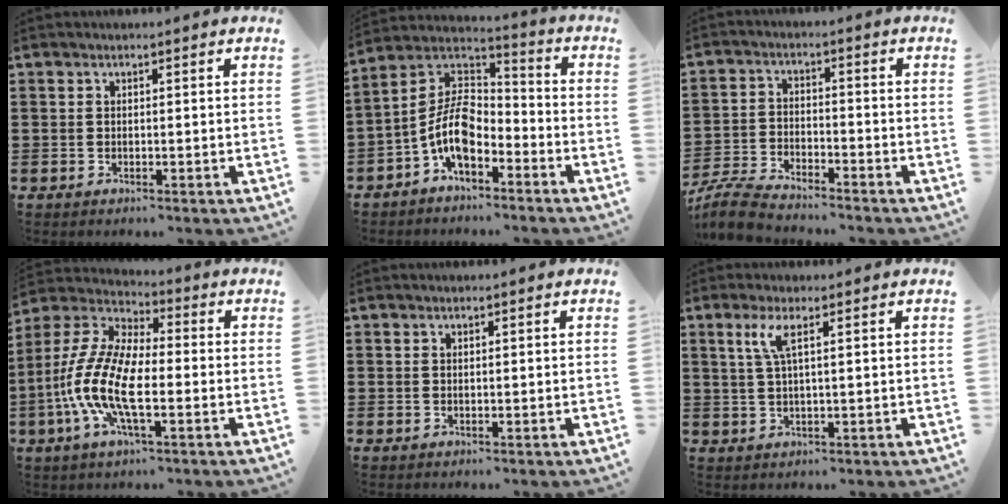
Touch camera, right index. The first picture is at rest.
{"total": 8.9, "force": [-4.0, 4.3, 6.7], "torque": [-0.172, -0.015, -0.089]}
{"total": 5.7, "force": [-5.5, 0.4, 1.3], "torque": [-0.049, -0.003, -0.116]}
{"total": 11.9, "force": [-3.3, 4.4, 10.5], "torque": [-0.259, -0.017, -0.070]}
{"total": 0.0}
{"total": 3.8, "force": [1.5, 0.4, 3.5], "torque": [-0.081, 0.000, 0.020]}